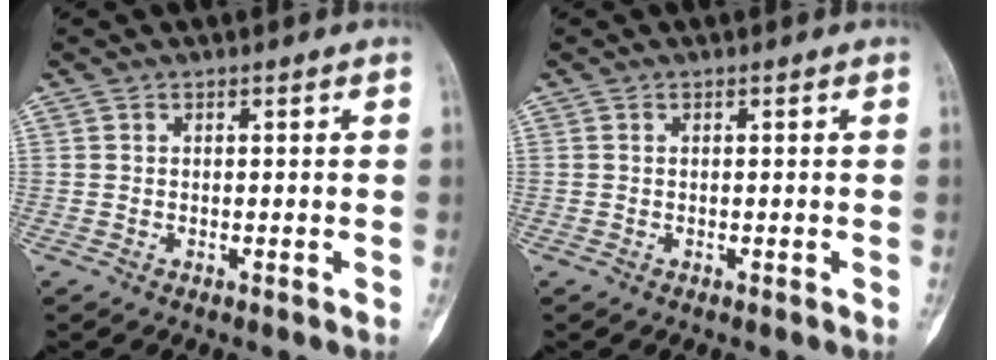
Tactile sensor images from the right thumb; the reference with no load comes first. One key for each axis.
{"total": 0.0}